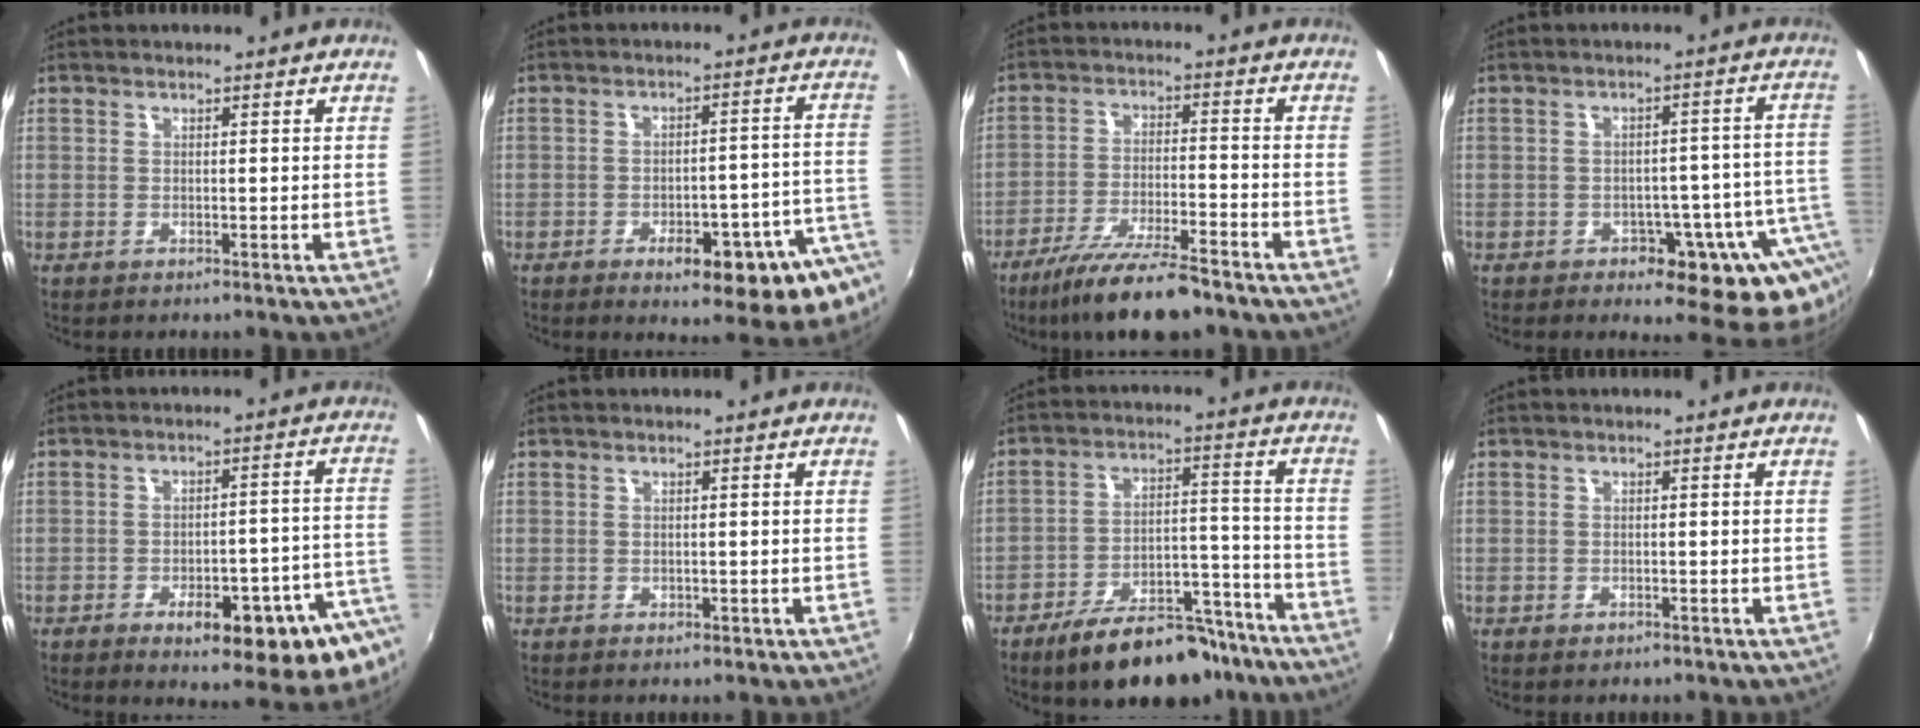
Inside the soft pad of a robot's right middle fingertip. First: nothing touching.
{"total": 14.7, "force": [-7.6, 3.6, 12.1], "torque": [-0.146, -0.020, -0.091]}
{"total": 13.4, "force": [-10.7, 2.2, 7.7], "torque": [-0.163, -0.021, -0.181]}
{"total": 14.3, "force": [-7.7, 8.7, 8.2], "torque": [-0.088, 0.012, -0.087]}
{"total": 16.5, "force": [-8.3, 4.2, 13.6], "torque": [-0.172, -0.022, -0.099]}
{"total": 0.8, "force": [-0.3, 0.6, 0.4], "torque": [-0.004, -0.002, -0.004]}
{"total": 18.4, "force": [-14.4, 7.2, 8.9], "torque": [-0.151, 0.019, -0.196]}
{"total": 1.0, "force": [-0.7, 0.6, 0.5], "torque": [-0.011, -0.003, -0.011]}